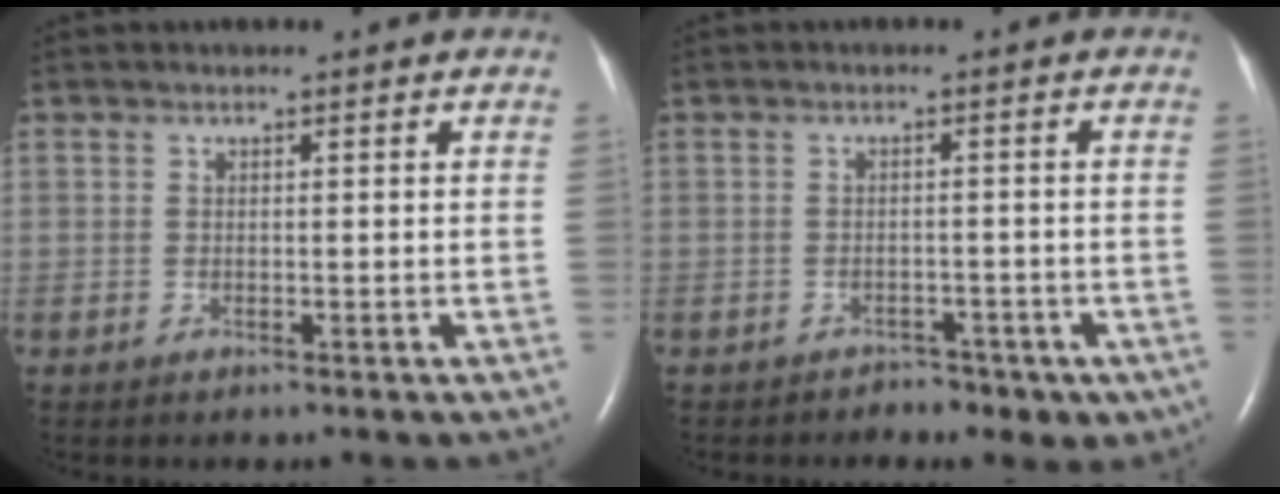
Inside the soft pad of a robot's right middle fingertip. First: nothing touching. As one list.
[{"total": 4.7, "force": [-3.3, 3.1, 1.1], "torque": [-0.007, 0.018, -0.034]}]